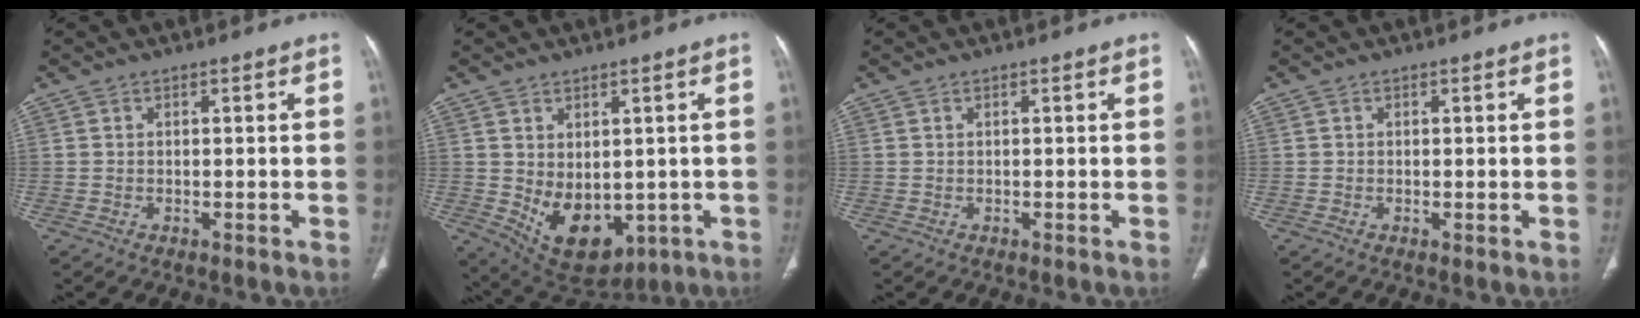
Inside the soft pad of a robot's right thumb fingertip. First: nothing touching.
{"total": 11.4, "force": [-1.5, 7.5, 8.4], "torque": [-0.106, -0.009, 0.012]}
{"total": 0.0}
{"total": 0.0}